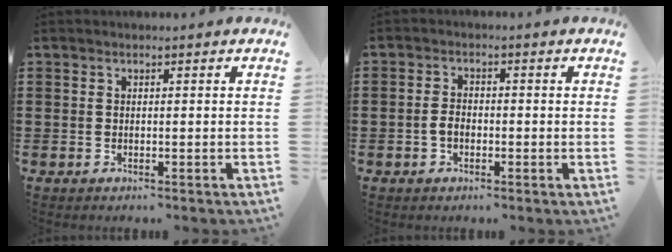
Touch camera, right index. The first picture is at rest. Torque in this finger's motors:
{"motor_torque": [1.24, 0.90, 0.18, 0.06]}